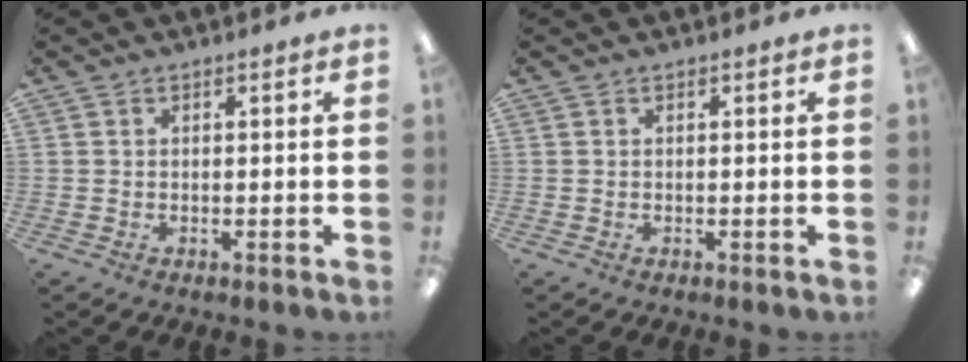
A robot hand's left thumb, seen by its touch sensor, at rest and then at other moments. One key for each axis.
{"total": 0.0}